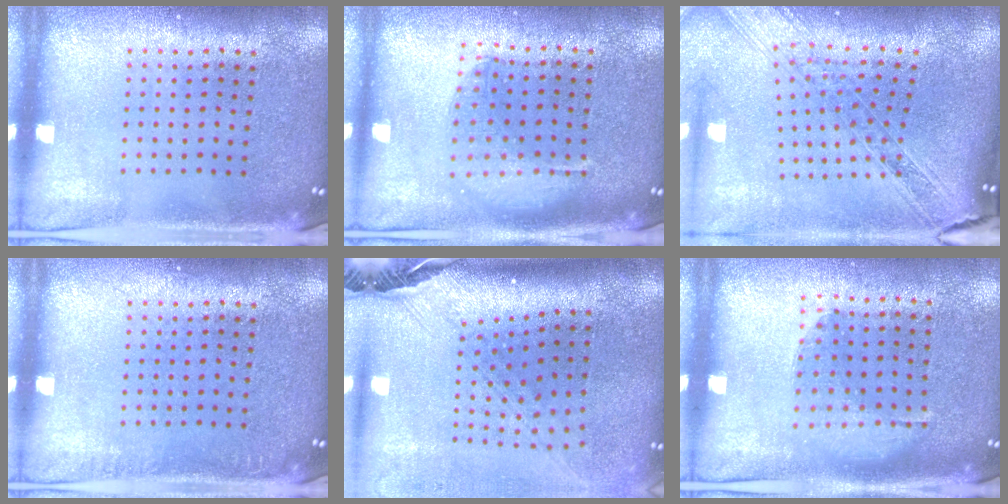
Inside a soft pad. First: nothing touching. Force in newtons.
{"total": 1.4, "press": 1.3, "slide": 0.5}
{"total": 2.3, "press": 1.9, "slide": 1.2}
{"total": 0.5, "press": 0.5, "slide": 0.0}
{"total": 3.0, "press": 2.2, "slide": 2.1}
{"total": 1.2, "press": 0.8, "slide": 0.9}